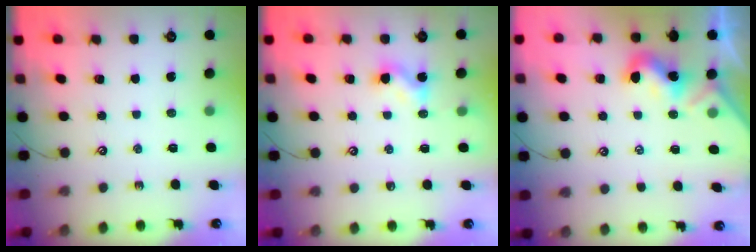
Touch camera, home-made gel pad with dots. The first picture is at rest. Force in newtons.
{"total": 3.0, "press": 2.9, "slide": 0.4}
{"total": 1.8, "press": 1.8, "slide": 0.5}